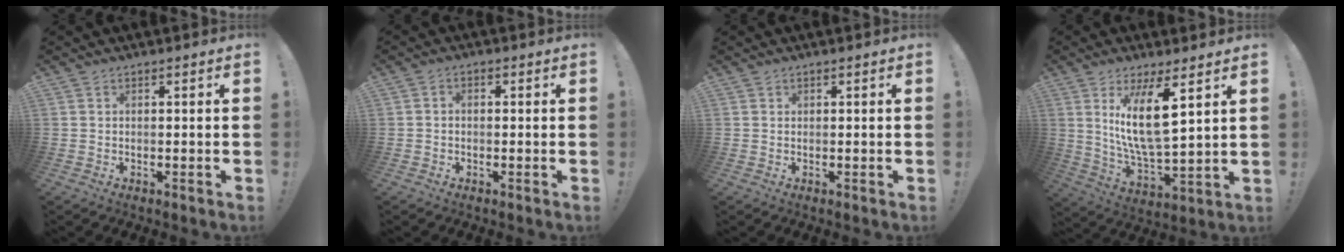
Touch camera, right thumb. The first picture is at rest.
{"total": 1.4, "force": [-0.9, 0.8, 0.7], "torque": [-0.015, 0.007, -0.015]}
{"total": 0.5, "force": [0.4, 0.4, 0.0], "torque": [0.001, -0.001, 0.008]}
{"total": 15.2, "force": [6.4, 4.2, 13.1], "torque": [-0.238, -0.041, 0.095]}